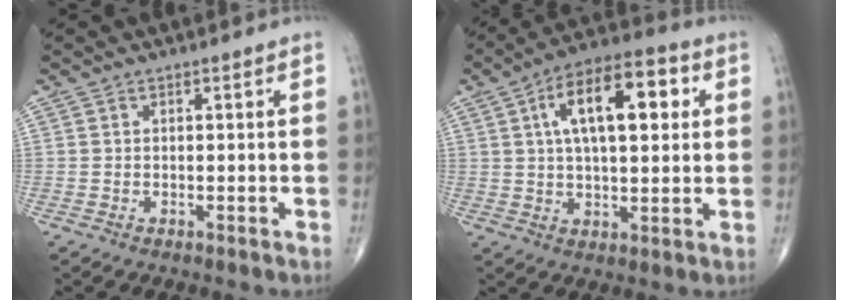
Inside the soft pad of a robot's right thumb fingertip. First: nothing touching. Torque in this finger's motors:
{"motor_torque": [1.00, 4.00, 1.28, 0.27, 0.39]}